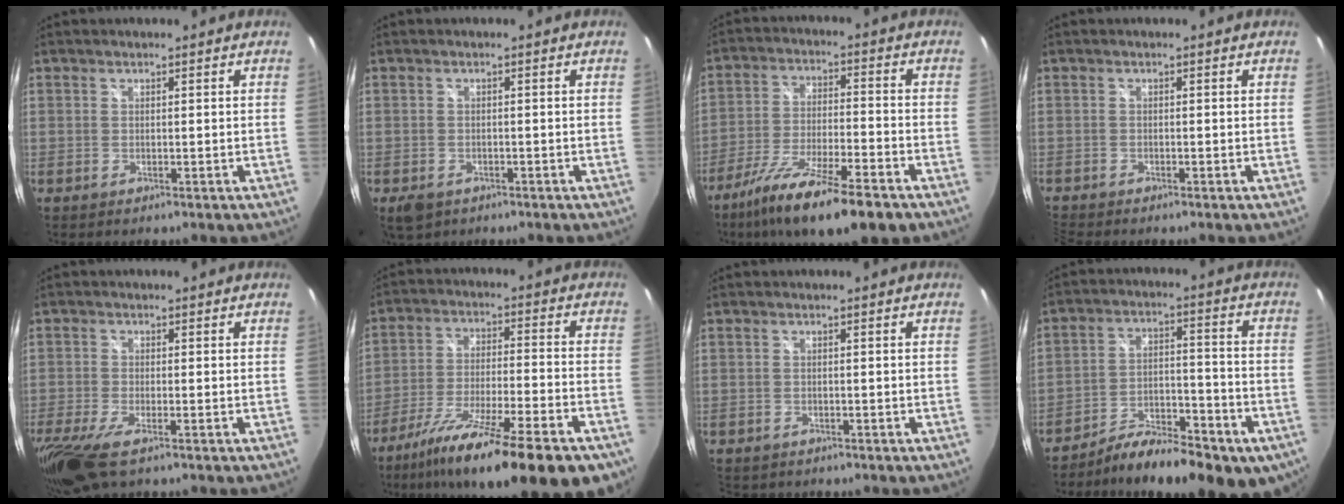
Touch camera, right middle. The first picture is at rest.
{"total": 4.4, "force": [-2.6, 2.9, 2.1], "torque": [-0.048, -0.013, -0.038]}
{"total": 16.8, "force": [-11.6, 2.8, 11.8], "torque": [-0.225, -0.045, -0.200]}
{"total": 2.6, "force": [-2.6, 0.2, 0.6], "torque": [-0.021, -0.017, -0.054]}
{"total": 10.2, "force": [-6.5, 2.9, 7.3], "torque": [-0.175, -0.045, -0.125]}
{"total": 23.0, "force": [-16.1, 3.3, 16.1], "torque": [-0.272, -0.057, -0.253]}
{"total": 2.3, "force": [-1.9, 1.2, 0.5], "torque": [-0.016, -0.010, -0.028]}
{"total": 17.5, "force": [-12.8, 5.7, 10.5], "torque": [-0.155, -0.016, -0.183]}